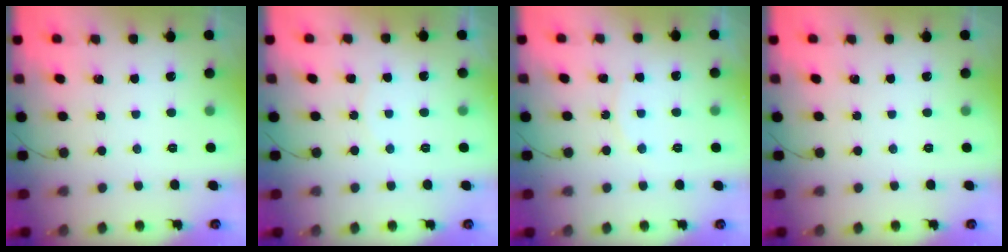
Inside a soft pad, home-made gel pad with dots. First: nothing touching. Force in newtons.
{"total": 2.8, "press": 2.8, "slide": 0.6}
{"total": 6.7, "press": 6.7, "slide": 0.4}
{"total": 0.0}